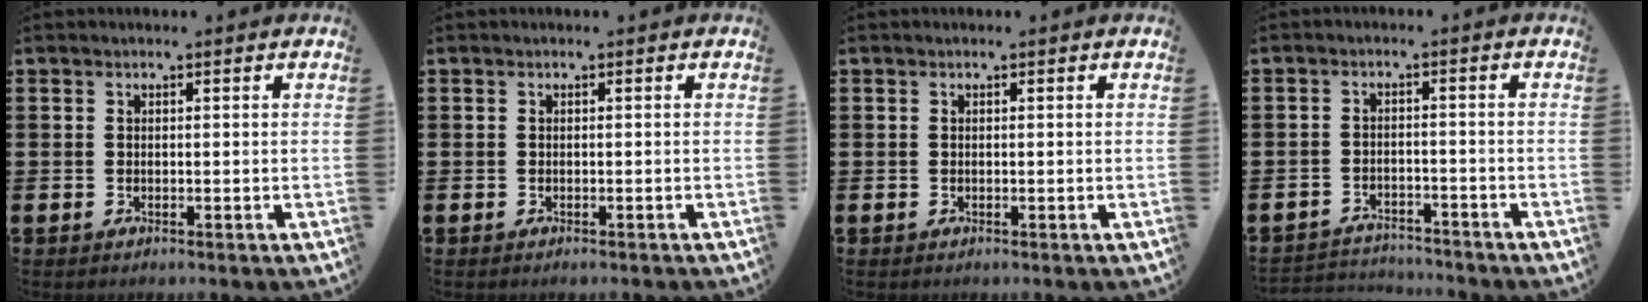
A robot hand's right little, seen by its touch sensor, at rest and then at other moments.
{"total": 0.0}
{"total": 0.0}
{"total": 2.7, "force": [-2.6, 0.3, -0.2], "torque": [-0.004, 0.001, -0.058]}